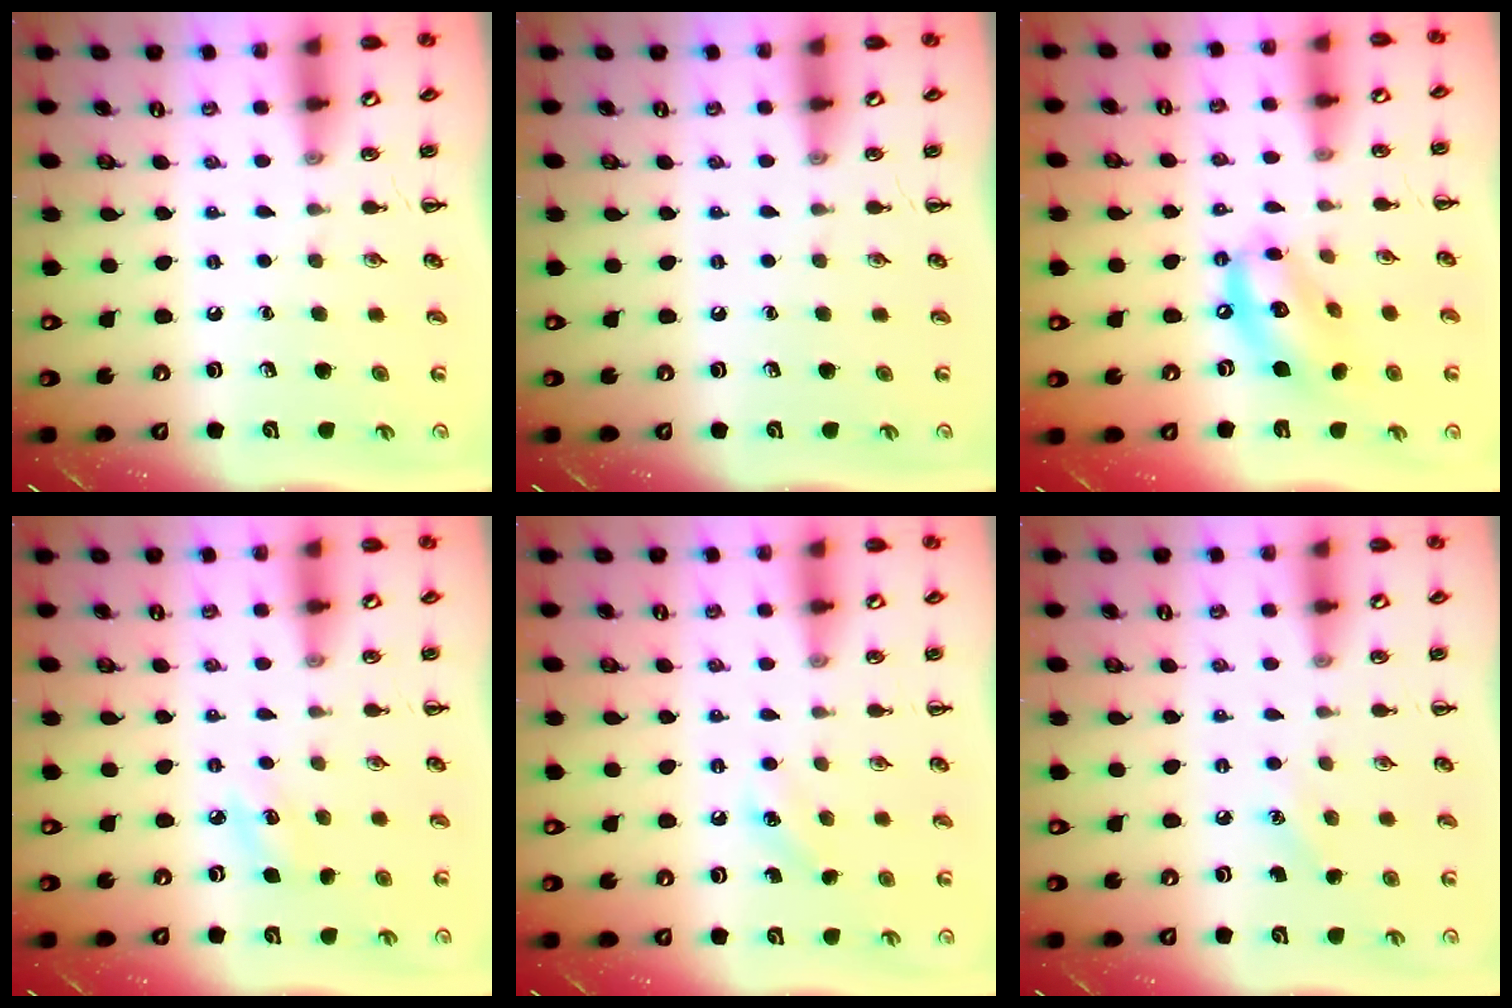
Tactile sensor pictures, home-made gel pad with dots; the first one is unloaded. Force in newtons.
{"total": 0.0}
{"total": 12.5, "press": 12.2, "slide": 3.0}
{"total": 5.2, "press": 5.0, "slide": 1.3}
{"total": 5.9, "press": 5.7, "slide": 1.7}
{"total": 5.8, "press": 5.6, "slide": 1.6}